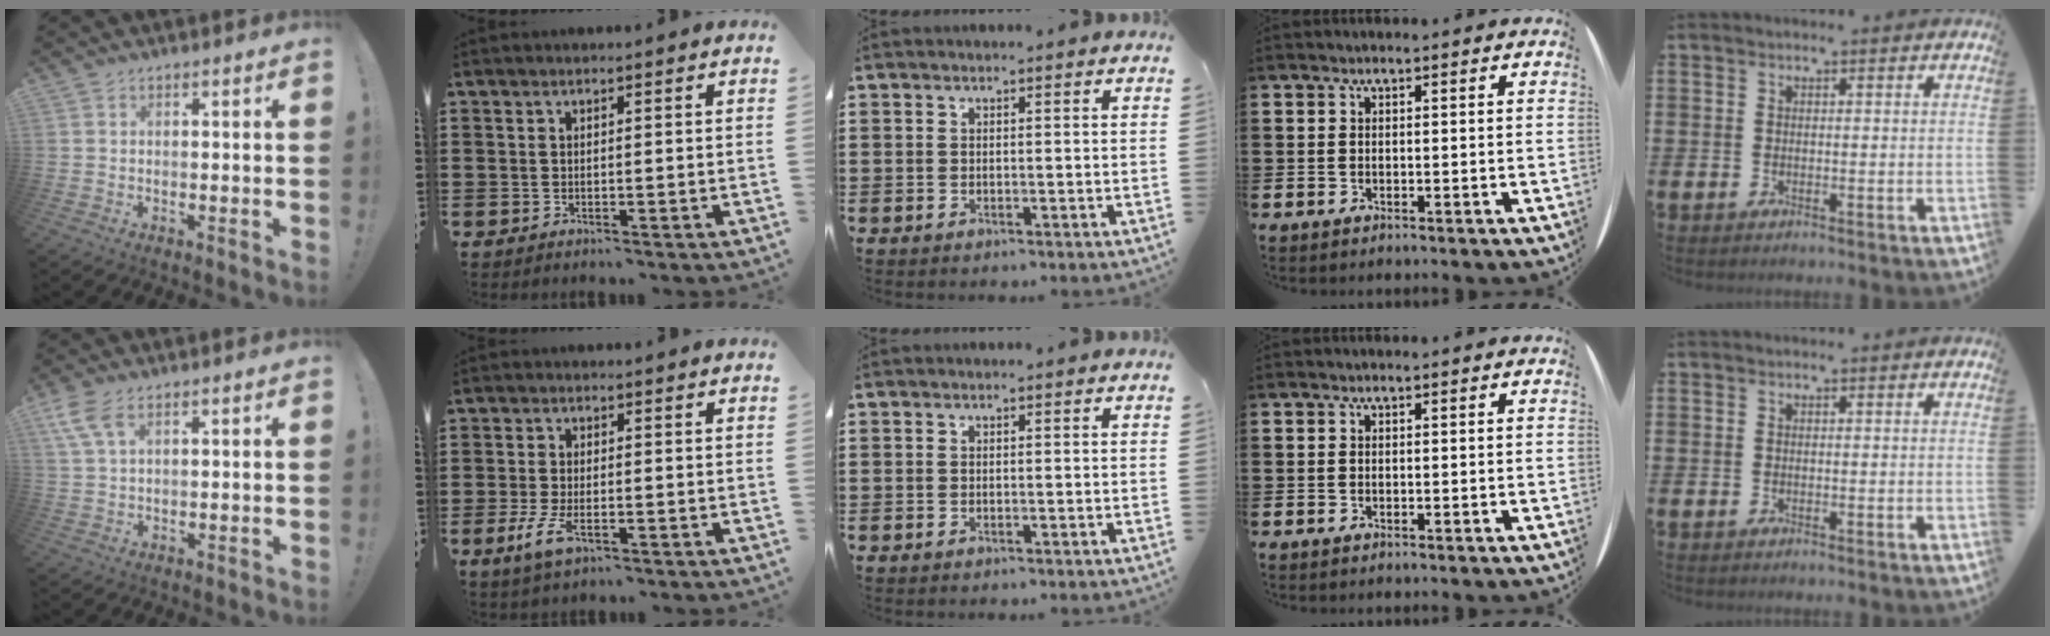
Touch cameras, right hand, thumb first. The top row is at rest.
{"thumb": {"total": 6.7, "force": [3.5, 2.8, 5.0], "torque": [-0.111, -0.003, 0.068]}, "index": {"total": 4.0, "force": [-1.6, 1.4, 3.4], "torque": [-0.086, -0.011, -0.036]}}